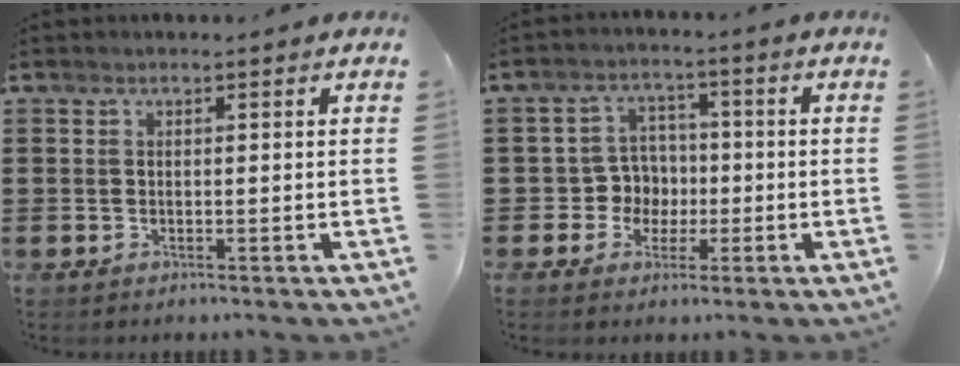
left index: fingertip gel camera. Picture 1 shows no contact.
{"total": 5.4, "force": [-0.6, 5.2, 1.4], "torque": [-0.045, 0.015, -0.012]}